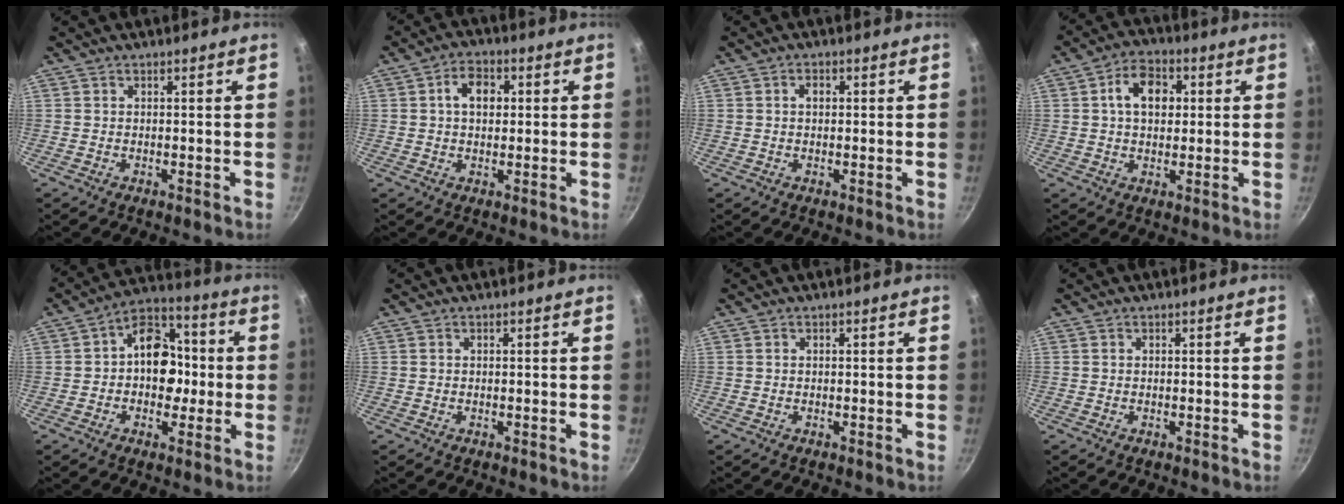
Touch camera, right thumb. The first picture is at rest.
{"total": 6.2, "force": [1.2, 4.3, 4.3], "torque": [-0.050, 0.011, 0.011]}
{"total": 1.9, "force": [0.3, 1.3, 1.3], "torque": [-0.016, 0.005, 0.004]}
{"total": 8.7, "force": [1.7, 6.0, 6.0], "torque": [-0.077, 0.010, 0.018]}
{"total": 12.5, "force": [-0.1, 9.5, 8.2], "torque": [-0.063, 0.036, -0.017]}
{"total": 0.0}
{"total": 0.0}
{"total": 0.0}